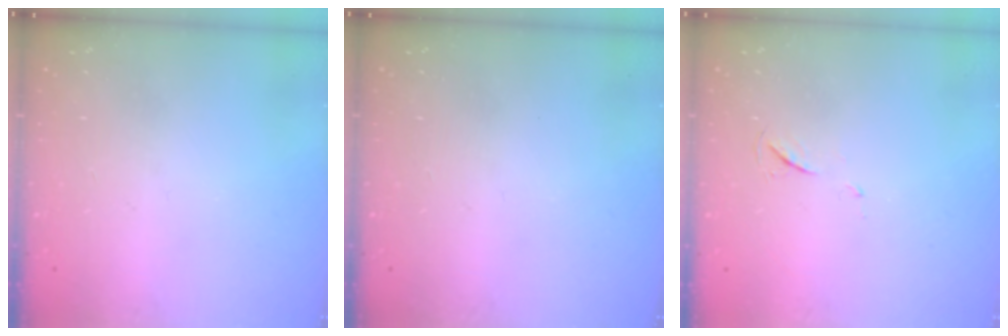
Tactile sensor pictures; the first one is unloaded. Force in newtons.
{"total": 0.0}
{"total": 4.1, "press": 4.1, "slide": 0.6}